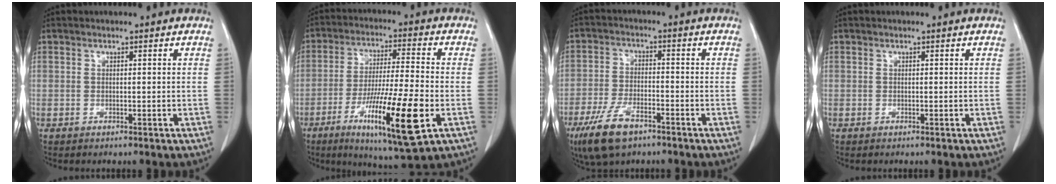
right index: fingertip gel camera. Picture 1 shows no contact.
{"total": 16.2, "force": [-6.0, 1.0, 15.0], "torque": [-0.271, -0.031, -0.099]}
{"total": 8.8, "force": [-5.6, 3.4, 5.9], "torque": [-0.126, -0.012, -0.100]}
{"total": 0.0}